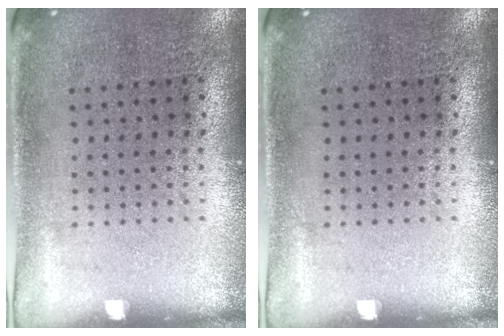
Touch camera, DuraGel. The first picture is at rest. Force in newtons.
{"total": 0.0}